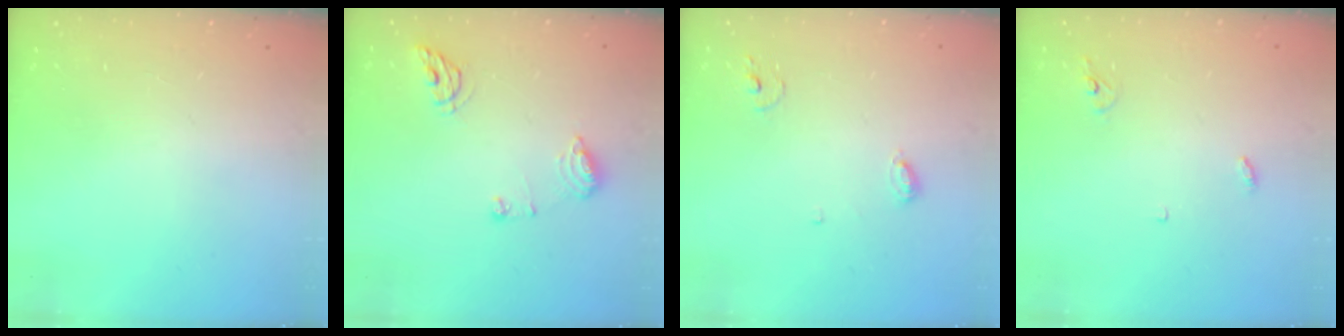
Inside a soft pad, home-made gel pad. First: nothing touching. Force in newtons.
{"total": 8.9, "press": 8.8, "slide": 1.1}
{"total": 4.7, "press": 4.7, "slide": 0.5}
{"total": 2.9, "press": 2.9, "slide": 0.2}